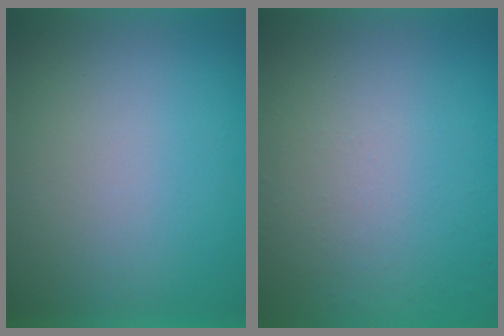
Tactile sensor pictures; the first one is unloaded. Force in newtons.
{"total": 4.7}